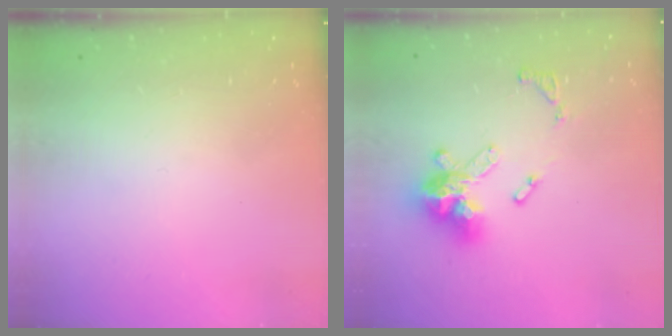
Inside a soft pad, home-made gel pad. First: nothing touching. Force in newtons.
{"total": 15.2, "press": 15.1, "slide": 1.7}